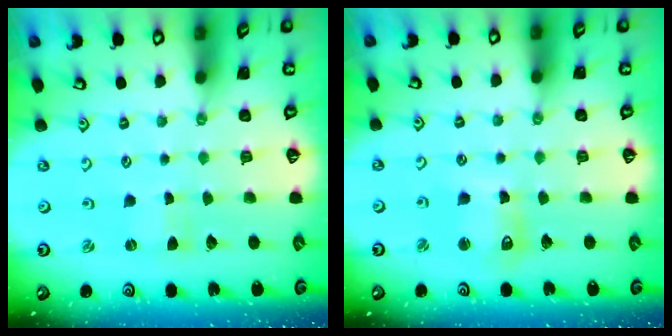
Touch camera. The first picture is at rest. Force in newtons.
{"total": 8.2, "press": 8.0, "slide": 1.6}